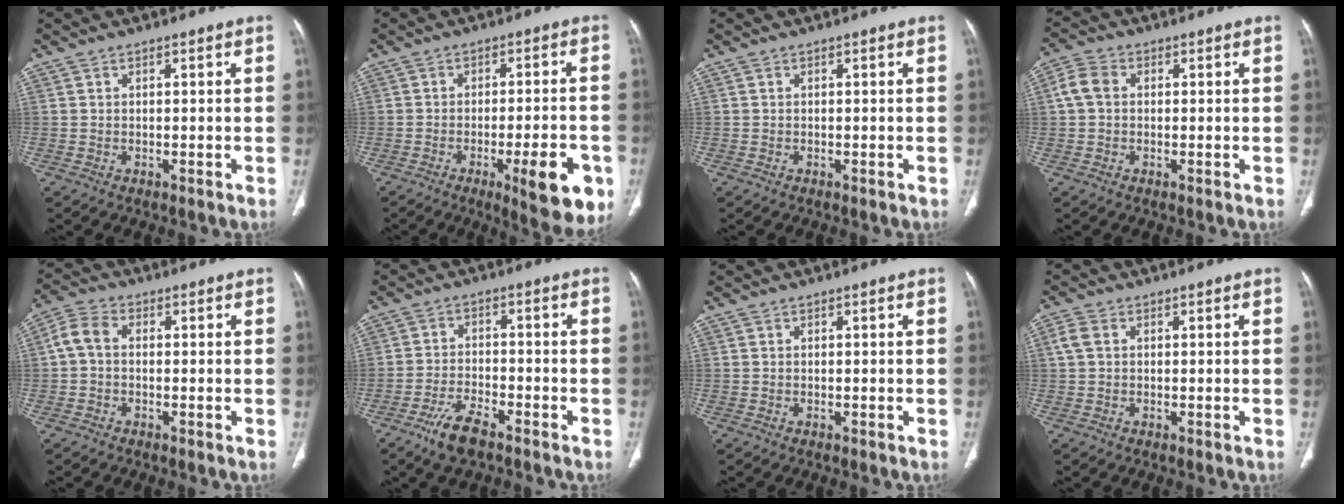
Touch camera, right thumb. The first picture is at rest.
{"total": 12.9, "force": [-5.3, 3.2, 11.3], "torque": [-0.137, 0.007, -0.065]}
{"total": 0.0}
{"total": 4.6, "force": [0.6, 3.5, 2.9], "torque": [-0.062, 0.014, 0.007]}
{"total": 4.9, "force": [0.0, 3.4, 3.5], "torque": [-0.069, 0.016, -0.008]}
{"total": 6.5, "force": [-4.6, 2.1, 4.1], "torque": [-0.087, 0.016, -0.084]}
{"total": 0.0}
{"total": 3.0, "force": [0.8, 2.1, 2.0], "torque": [-0.051, 0.009, 0.017]}